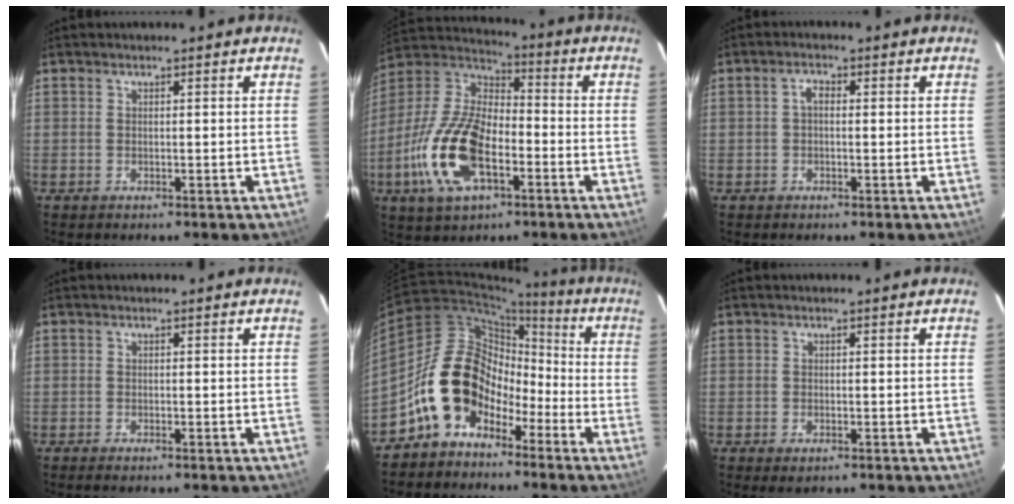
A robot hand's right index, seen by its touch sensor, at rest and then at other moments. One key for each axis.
{"total": 18.9, "fx": -6.8, "fy": 9.3, "fz": 15.0, "tx": -0.325, "ty": -0.008, "tz": -0.130}
{"total": 1.6, "fx": -0.1, "fy": 0.9, "fz": 1.3, "tx": -0.027, "ty": 0.009, "tz": -0.003}
{"total": 1.1, "fx": -0.9, "fy": 0.1, "fz": 0.6, "tx": -0.013, "ty": -0.003, "tz": -0.018}
{"total": 12.4, "fx": -6.2, "fy": 9.1, "fz": 5.7, "tx": -0.101, "ty": 0.025, "tz": -0.109}
{"total": 1.8, "fx": -1.1, "fy": 0.9, "fz": 1.1, "tx": -0.020, "ty": -0.007, "tz": -0.018}